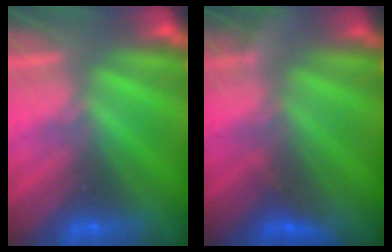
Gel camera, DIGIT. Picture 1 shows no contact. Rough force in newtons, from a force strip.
{"total": 2.9}